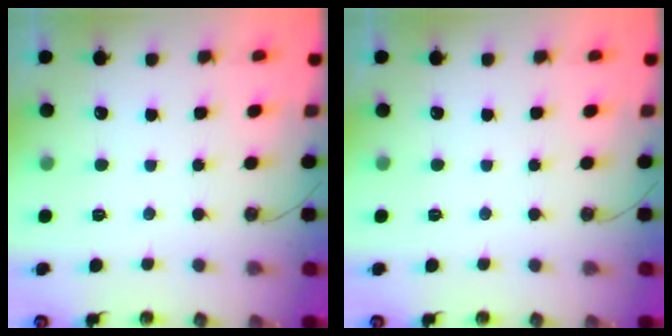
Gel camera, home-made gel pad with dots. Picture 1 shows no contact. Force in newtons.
{"total": 0.0}